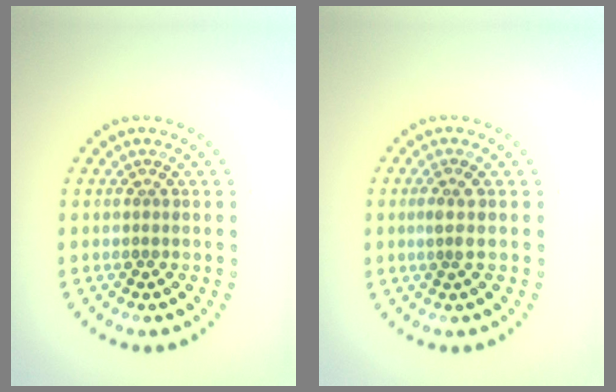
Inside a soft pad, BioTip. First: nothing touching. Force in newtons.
{"total": 1.5, "press": 1.1, "slide": 0.9}